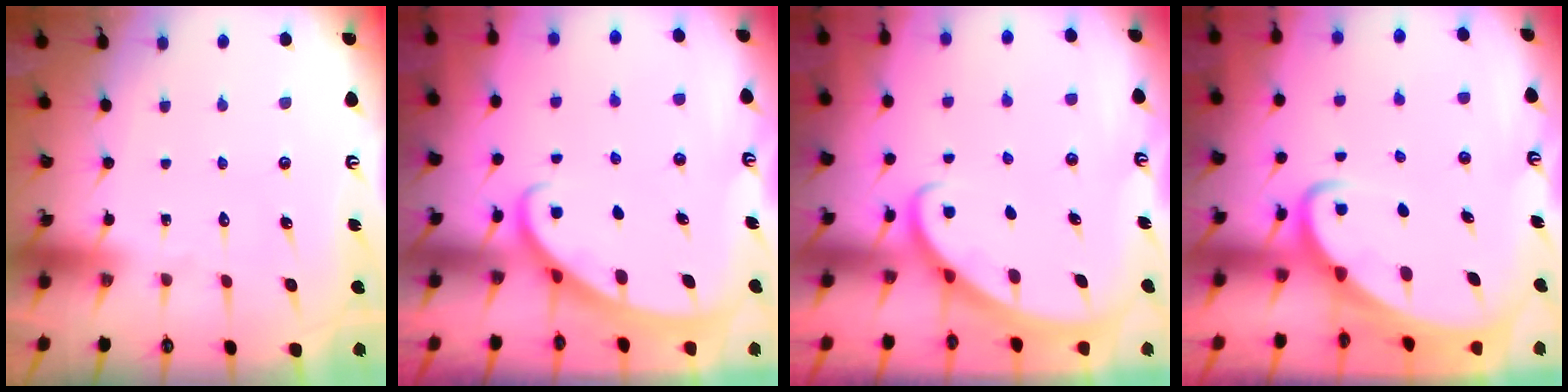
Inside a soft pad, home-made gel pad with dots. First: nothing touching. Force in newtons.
{"total": 2.2, "press": 2.2, "slide": 0.2}
{"total": 2.7, "press": 2.7, "slide": 0.2}
{"total": 3.0, "press": 3.0, "slide": 0.4}